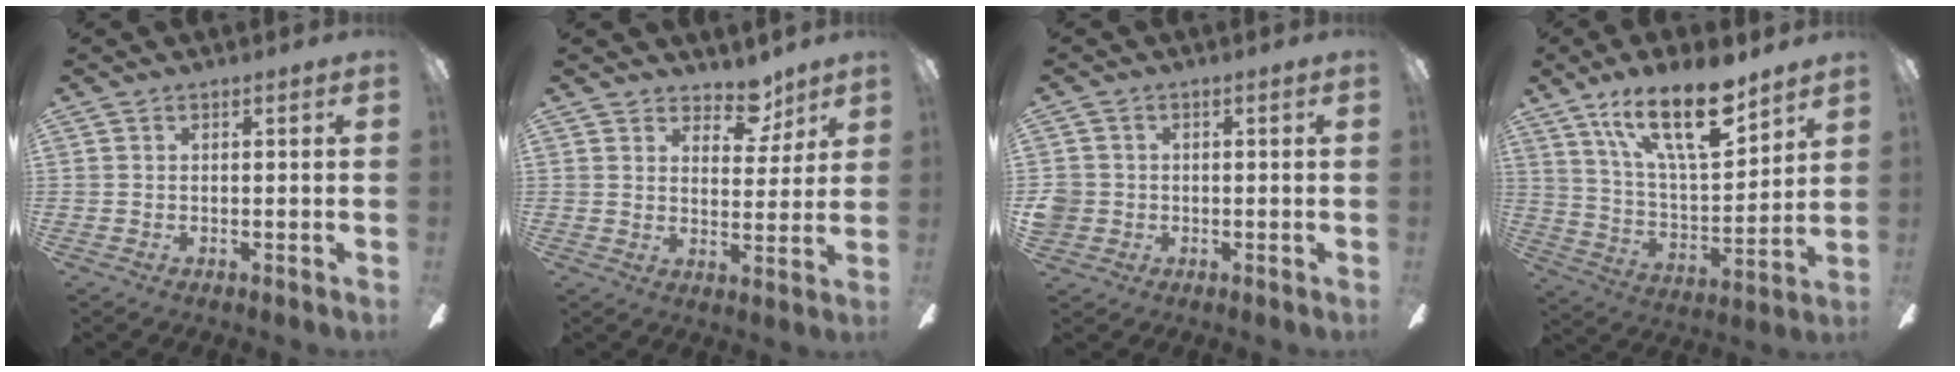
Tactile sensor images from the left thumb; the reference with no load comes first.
{"total": 7.7, "force": [5.9, 4.1, 2.8], "torque": [-0.027, -0.034, 0.102]}
{"total": 3.3, "force": [-0.3, 3.2, 0.6], "torque": [-0.013, 0.009, -0.004]}
{"total": 20.9, "force": [13.4, 7.9, 14.0], "torque": [-0.235, -0.065, 0.227]}